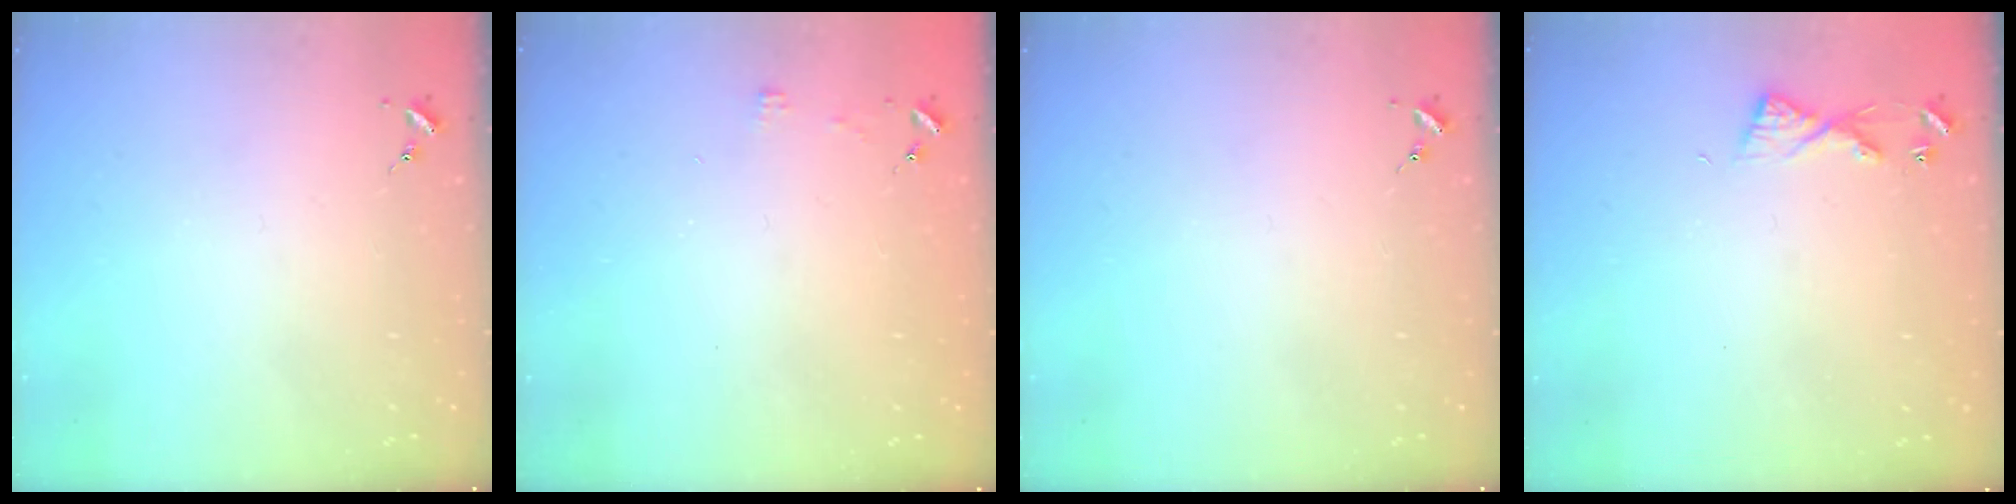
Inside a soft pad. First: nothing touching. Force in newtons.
{"total": 3.7, "press": 3.6, "slide": 0.4}
{"total": 0.0}
{"total": 5.4, "press": 5.4, "slide": 0.5}